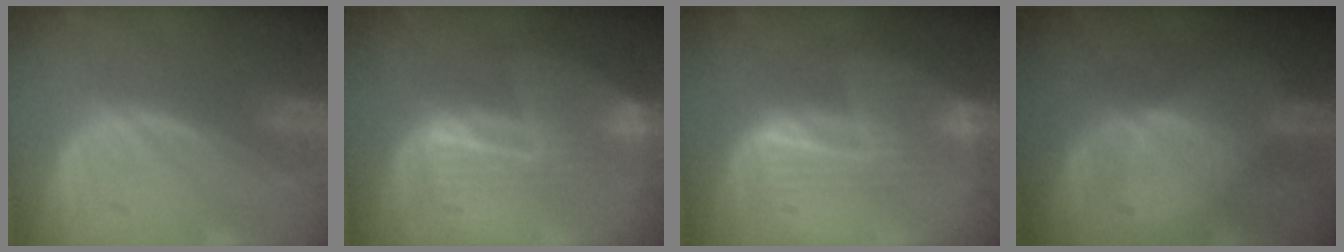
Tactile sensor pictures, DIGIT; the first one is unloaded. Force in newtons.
{"total": 7.8, "press": 6.9, "slide": 3.7}
{"total": 6.8, "press": 6.4, "slide": 2.3}
{"total": 2.7, "press": 2.7, "slide": 0.3}